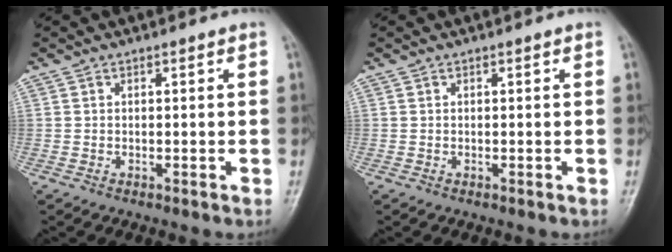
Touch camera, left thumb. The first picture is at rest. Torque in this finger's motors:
{"motor_torque": [0.00, 0.00, -0.01, -0.01, 0.00]}